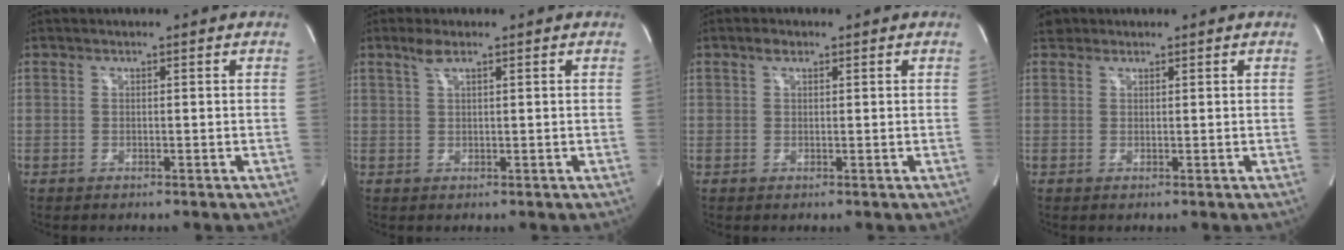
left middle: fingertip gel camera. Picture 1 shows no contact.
{"total": 2.1, "force": [1.5, 0.2, 1.5], "torque": [-0.039, 0.006, 0.032]}
{"total": 1.4, "force": [0.9, 0.6, 0.8], "torque": [-0.018, 0.008, 0.014]}
{"total": 1.5, "force": [1.1, 1.0, 0.0], "torque": [0.001, 0.014, 0.015]}